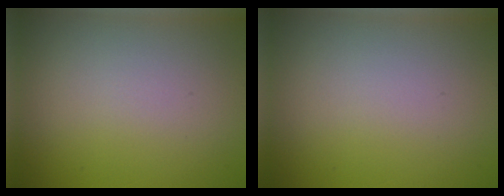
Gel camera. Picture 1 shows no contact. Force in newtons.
{"total": 0.0}